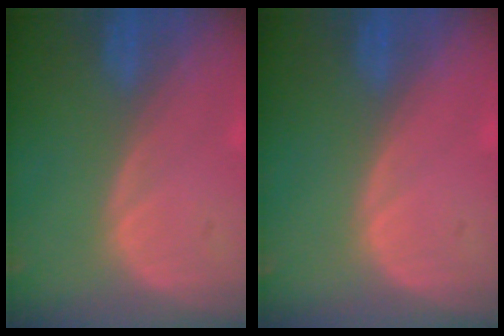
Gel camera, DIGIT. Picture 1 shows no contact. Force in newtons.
{"total": 0.0}